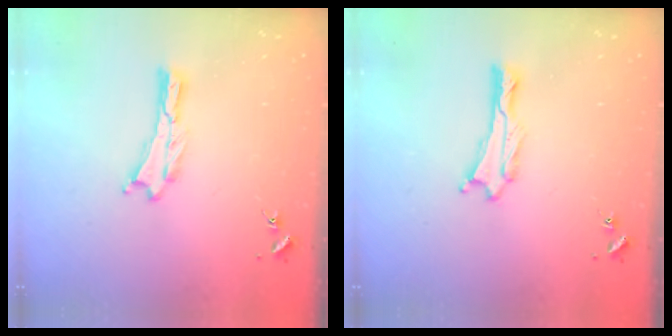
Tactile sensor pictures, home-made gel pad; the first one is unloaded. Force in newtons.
{"total": 0.6, "press": 0.6, "slide": 0.1}